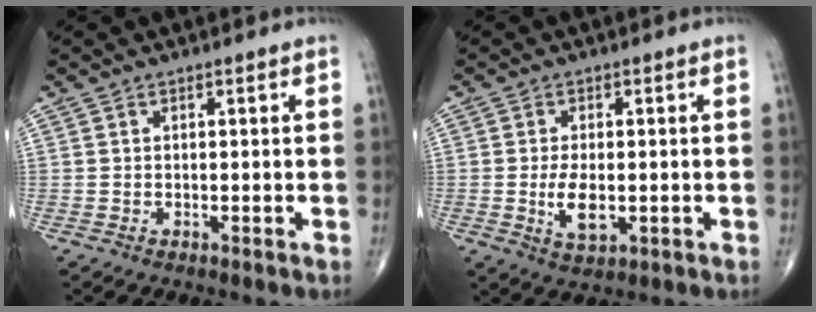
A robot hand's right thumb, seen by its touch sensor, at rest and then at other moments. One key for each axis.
{"total": 5.4, "fx": -0.8, "fy": 2.6, "fz": 4.6, "tx": -0.084, "ty": -0.008, "tz": -0.011}